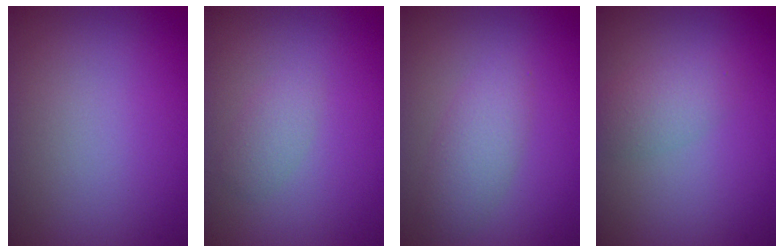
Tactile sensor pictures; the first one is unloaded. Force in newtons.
{"total": 1.4, "press": 1.4, "slide": 0.1}
{"total": 2.7, "press": 2.7, "slide": 0.1}
{"total": 2.2, "press": 2.2, "slide": 0.1}